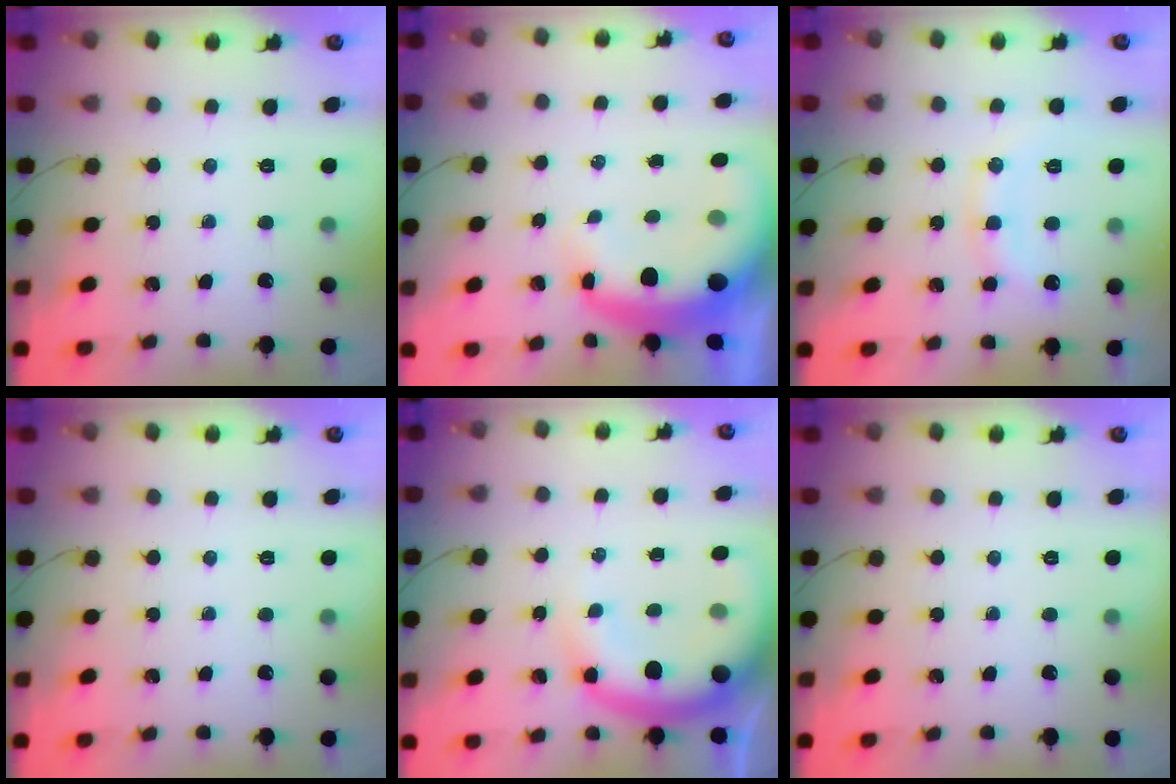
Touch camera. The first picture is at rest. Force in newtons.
{"total": 9.6, "press": 9.4, "slide": 1.8}
{"total": 10.6, "press": 10.6, "slide": 0.1}
{"total": 0.0}
{"total": 12.5, "press": 12.2, "slide": 2.8}
{"total": 0.0}